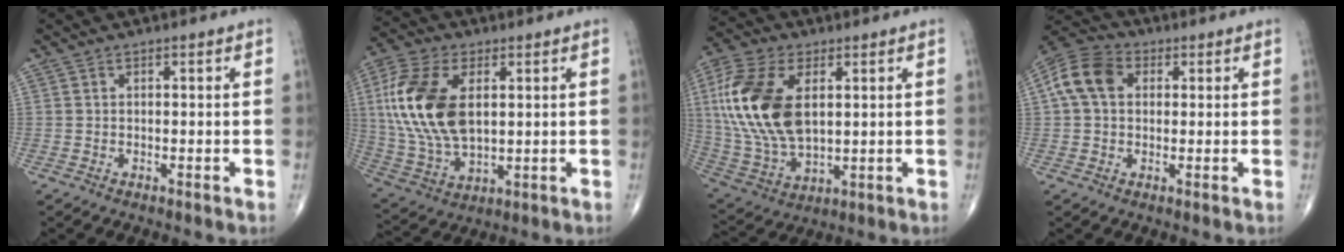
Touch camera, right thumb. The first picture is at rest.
{"total": 18.8, "force": [3.3, 10.7, 15.1], "torque": [-0.316, -0.012, 0.064]}
{"total": 20.2, "force": [3.8, 11.5, 16.2], "torque": [-0.340, -0.015, 0.074]}
{"total": 9.6, "force": [1.9, 7.0, 6.2], "torque": [-0.119, 0.024, 0.026]}